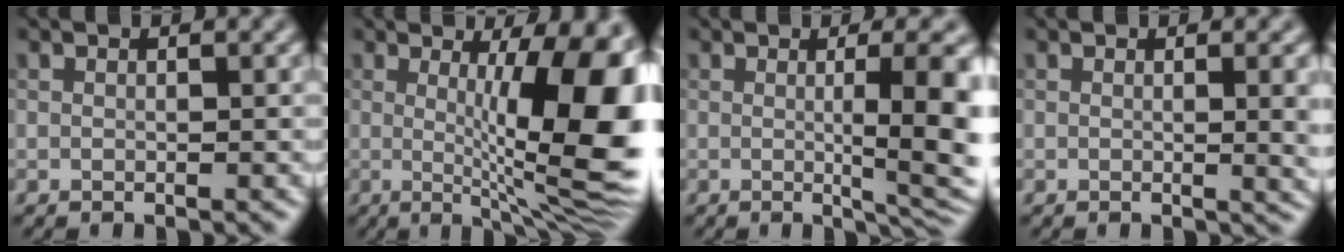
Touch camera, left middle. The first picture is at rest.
{"total": 12.6, "force": [0.8, 2.9, 12.2], "torque": [-0.144, -0.009, 0.015]}
{"total": 7.3, "force": [0.1, 1.8, 7.1], "torque": [-0.086, -0.007, 0.005]}
{"total": 3.3, "force": [0.2, 1.0, 3.1], "torque": [-0.030, -0.001, 0.001]}